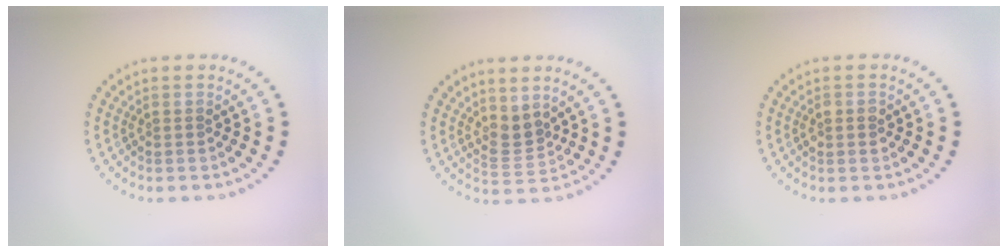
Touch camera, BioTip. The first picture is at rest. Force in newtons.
{"total": 2.3, "press": 1.6, "slide": 1.6}
{"total": 1.4, "press": 1.4, "slide": 0.1}